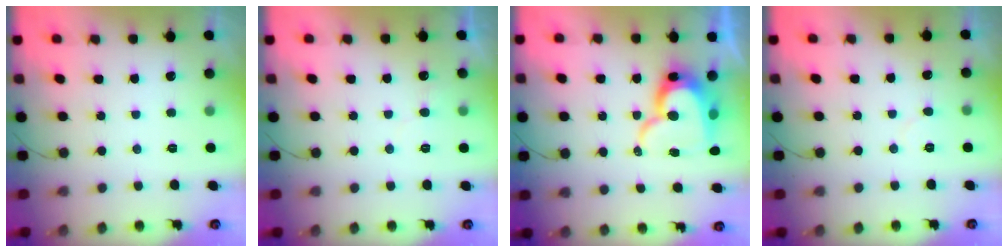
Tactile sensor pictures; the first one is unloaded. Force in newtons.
{"total": 5.3, "press": 5.3, "slide": 0.3}
{"total": 15.2, "press": 15.1, "slide": 1.5}
{"total": 2.9, "press": 2.9, "slide": 0.2}